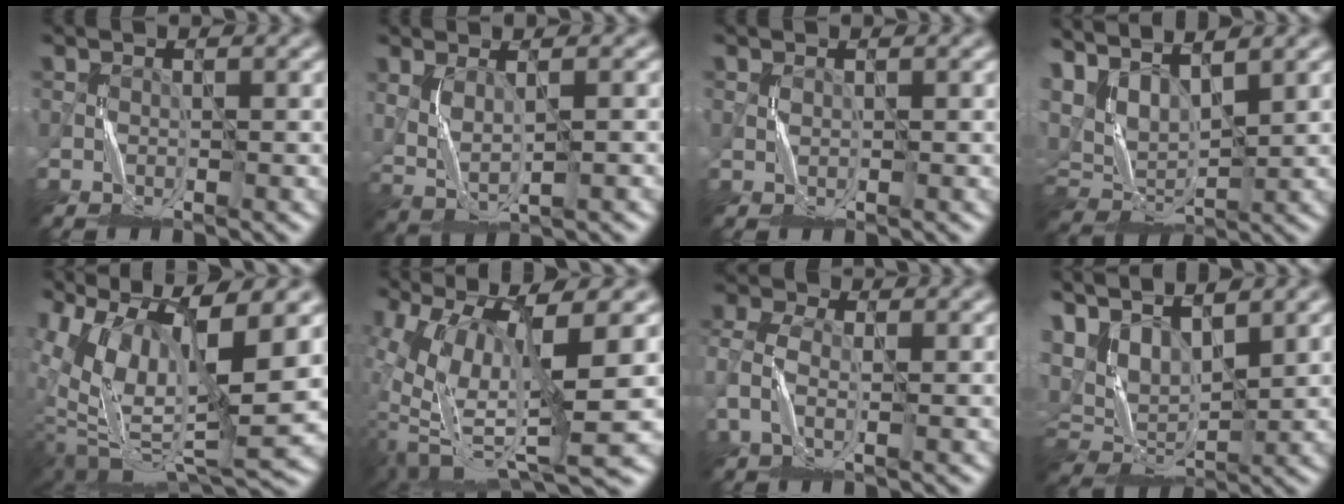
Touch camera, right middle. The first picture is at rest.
{"total": 2.8, "force": [0.6, 1.0, 2.5], "torque": [-0.061, -0.007, 0.021]}
{"total": 0.0}
{"total": 4.8, "force": [2.7, 2.5, 3.1], "torque": [-0.075, 0.004, 0.055]}
{"total": 12.9, "force": [3.5, 5.0, 11.3], "torque": [-0.208, 0.004, 0.081]}
{"total": 11.4, "force": [-1.3, 3.8, 10.7], "torque": [-0.217, -0.015, -0.005]}
{"total": 2.9, "force": [-0.8, 1.9, 2.1], "torque": [-0.063, 0.004, -0.023]}
{"total": 5.6, "force": [3.2, 2.9, 3.6], "torque": [-0.083, 0.008, 0.062]}